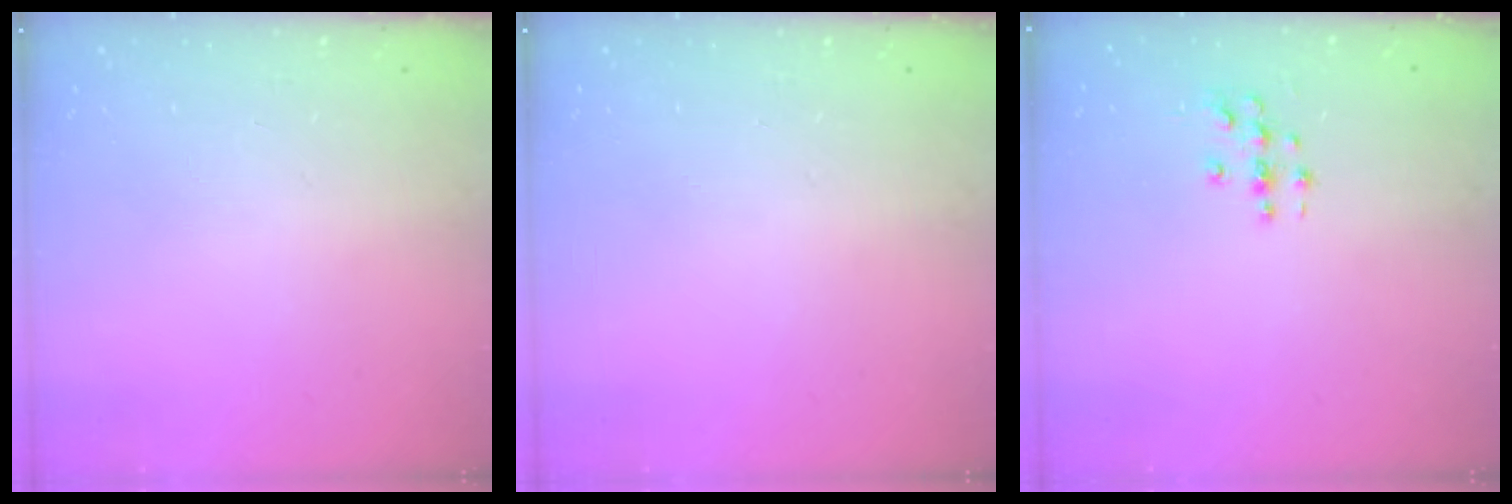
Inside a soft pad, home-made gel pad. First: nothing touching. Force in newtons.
{"total": 0.0}
{"total": 3.1, "press": 3.1, "slide": 0.2}